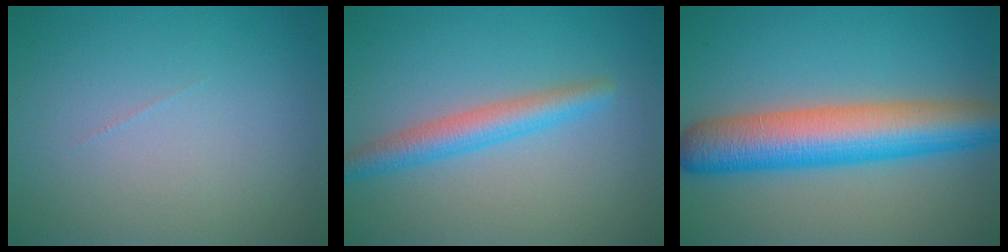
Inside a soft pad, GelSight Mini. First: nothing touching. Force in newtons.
{"total": 3.3, "press": 3.3, "slide": 0.0}
{"total": 9.1, "press": 9.1, "slide": 0.2}